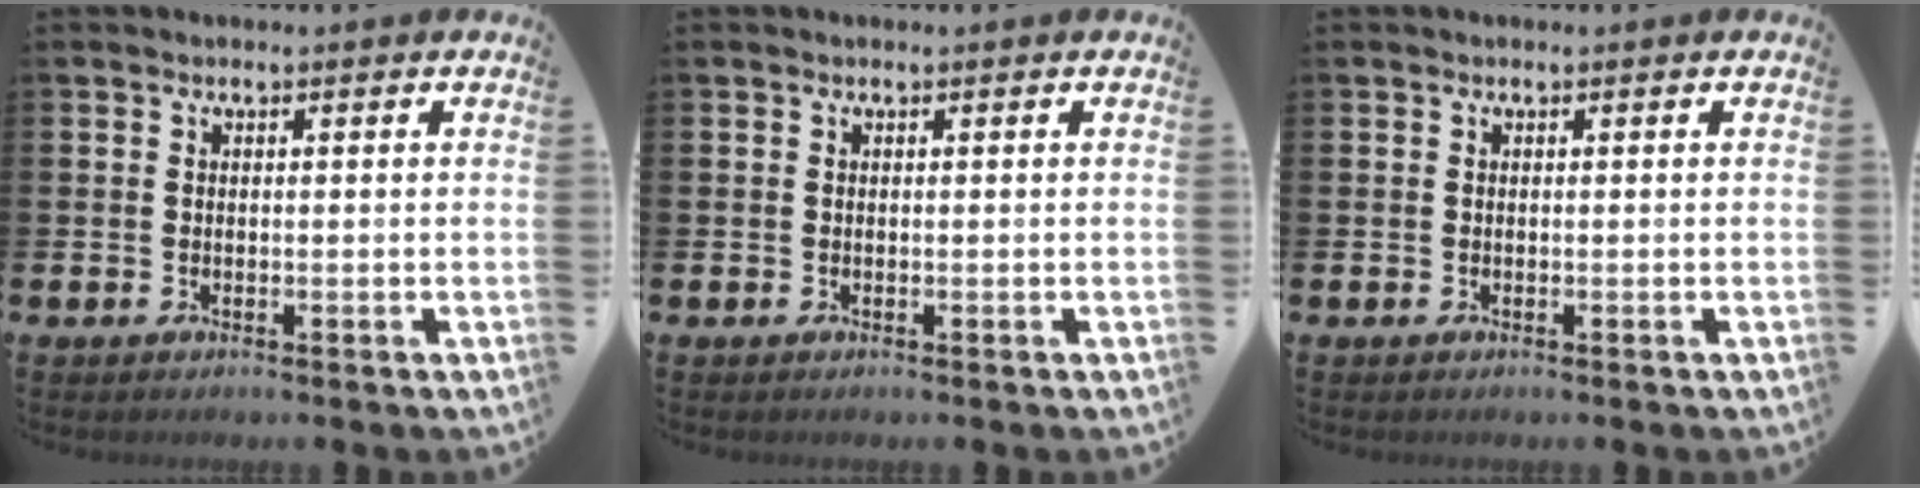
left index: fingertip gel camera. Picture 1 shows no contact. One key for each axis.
{"total": 0.0}
{"total": 0.0}